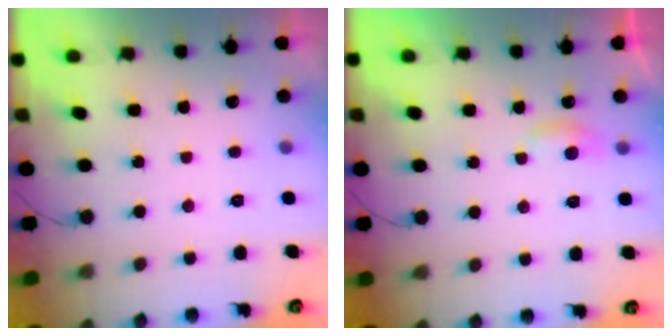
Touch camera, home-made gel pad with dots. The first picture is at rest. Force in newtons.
{"total": 4.1, "press": 4.1, "slide": 0.3}